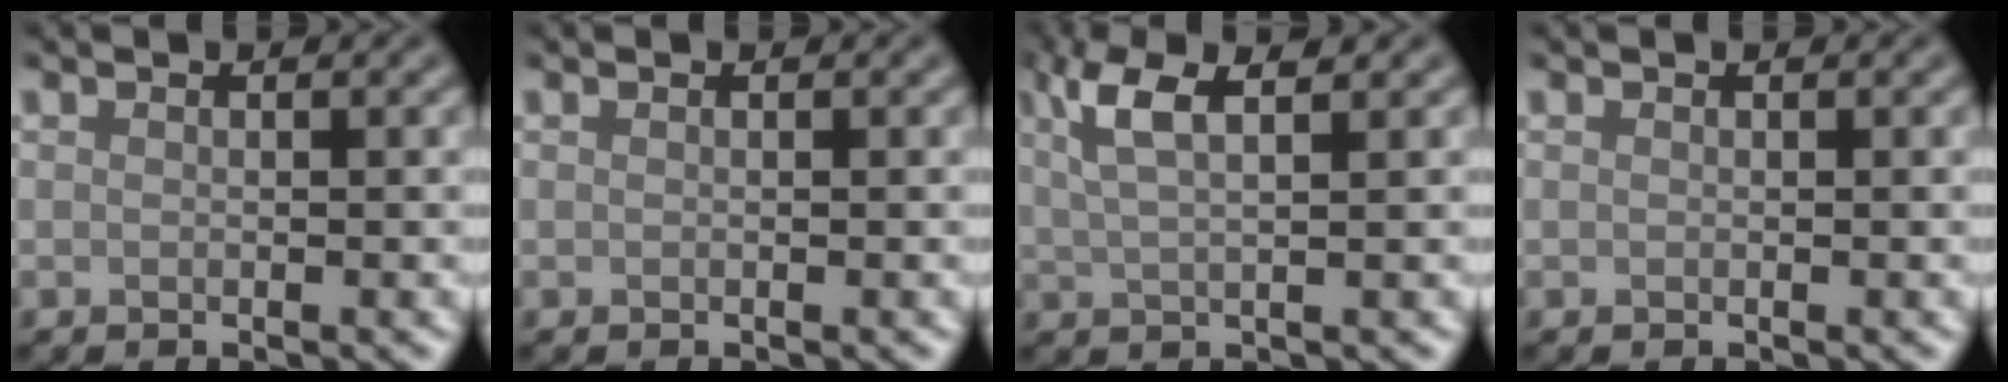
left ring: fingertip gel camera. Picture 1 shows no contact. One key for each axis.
{"total": 0.0}
{"total": 4.2, "fx": 2.1, "fy": 1.1, "fz": 3.4, "tx": -0.059, "ty": 0.007, "tz": 0.038}
{"total": 0.0}